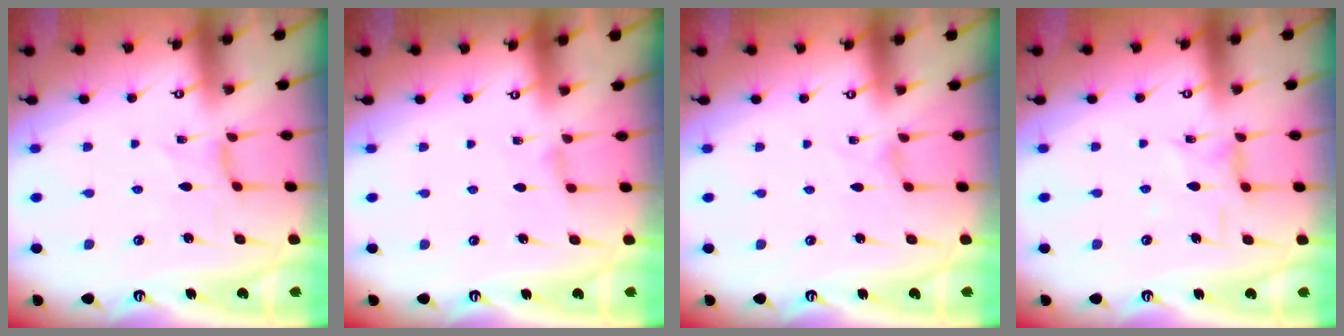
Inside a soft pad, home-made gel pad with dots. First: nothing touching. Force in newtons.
{"total": 1.5, "press": 1.5, "slide": 0.4}
{"total": 0.0}
{"total": 2.5, "press": 2.5, "slide": 0.4}